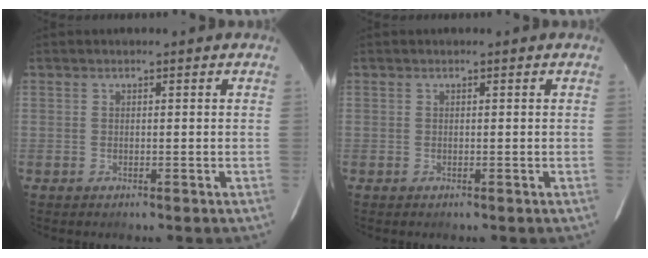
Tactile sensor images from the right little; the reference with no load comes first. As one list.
[{"total": 0.0}]